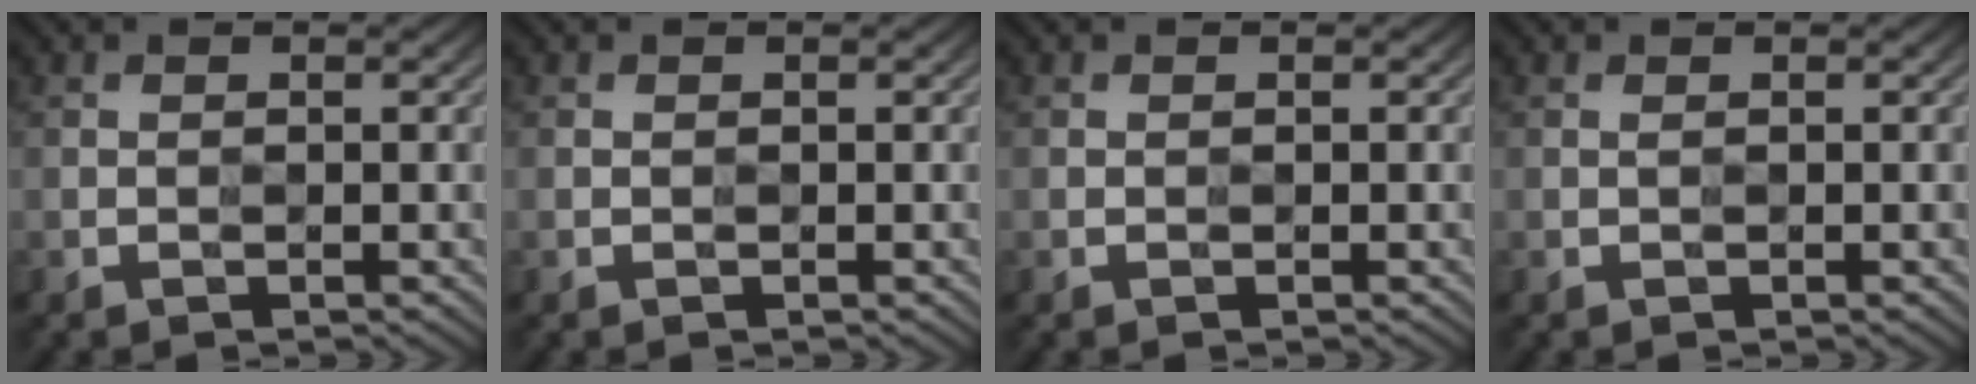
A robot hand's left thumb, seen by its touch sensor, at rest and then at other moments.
{"total": 0.0}
{"total": 0.0}
{"total": 0.0}